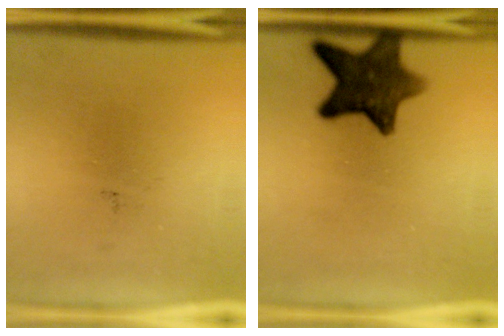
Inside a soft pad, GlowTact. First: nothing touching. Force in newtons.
{"total": 11.2}